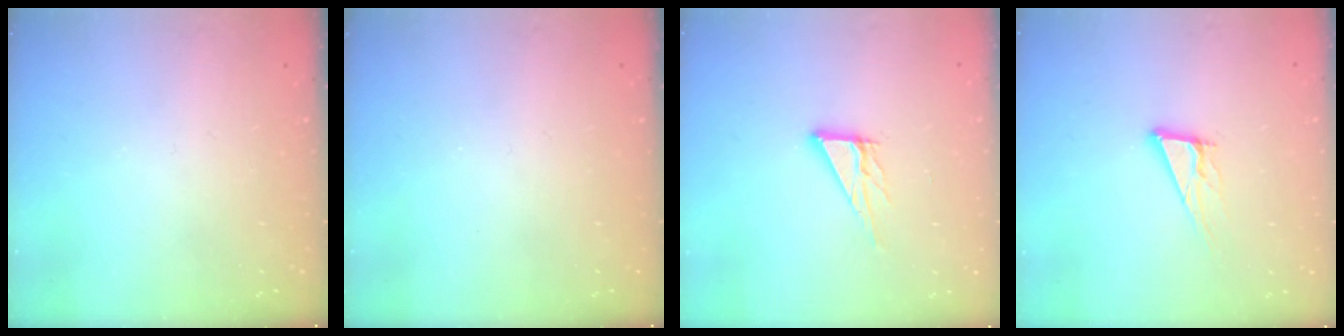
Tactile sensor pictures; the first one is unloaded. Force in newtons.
{"total": 0.0}
{"total": 9.0, "press": 8.9, "slide": 0.7}
{"total": 10.8, "press": 10.5, "slide": 2.6}